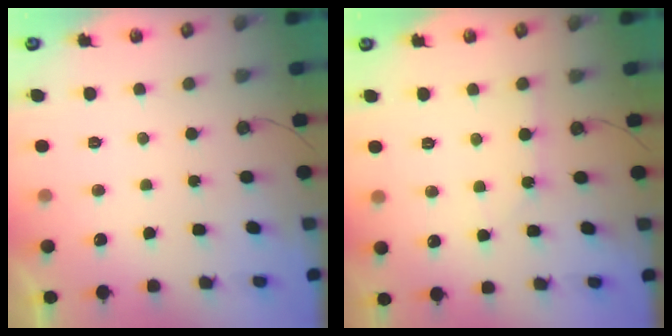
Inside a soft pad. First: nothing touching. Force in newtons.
{"total": 3.9, "press": 3.9, "slide": 0.6}